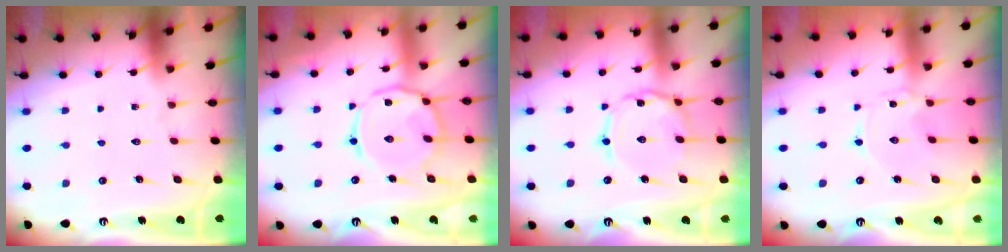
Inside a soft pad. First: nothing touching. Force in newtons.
{"total": 11.5, "press": 11.5, "slide": 0.8}
{"total": 5.1, "press": 5.0, "slide": 0.3}
{"total": 0.0}